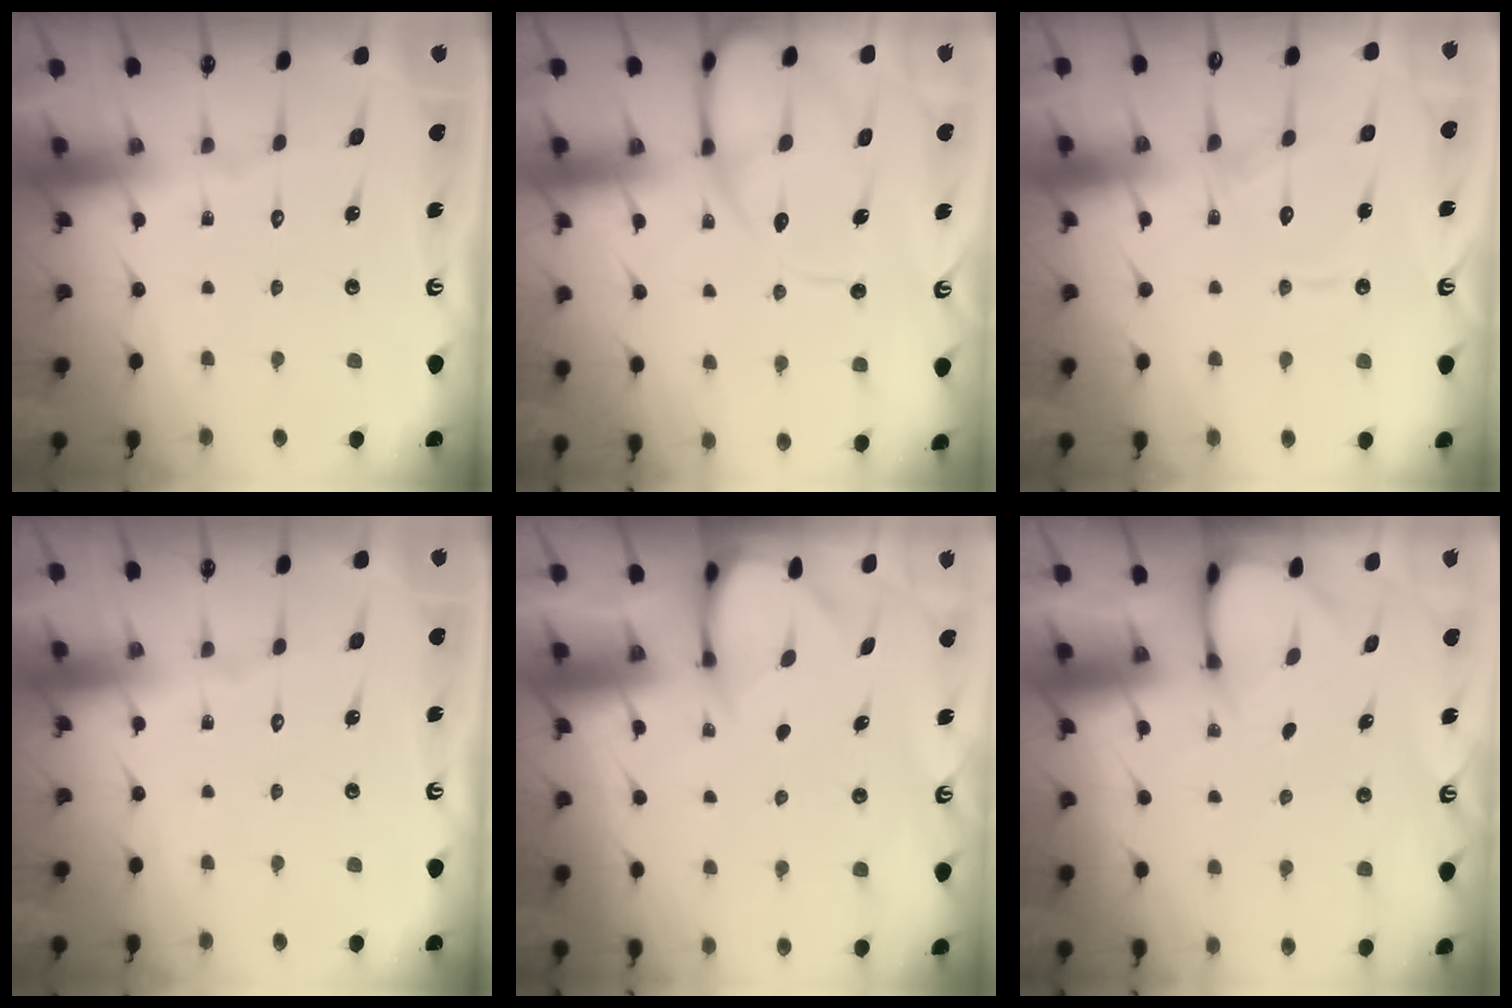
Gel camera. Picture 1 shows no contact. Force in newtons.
{"total": 10.5, "press": 10.5, "slide": 1.1}
{"total": 11.7, "press": 11.6, "slide": 1.0}
{"total": 0.0}
{"total": 3.2, "press": 3.2, "slide": 0.3}
{"total": 3.0, "press": 3.0, "slide": 0.2}